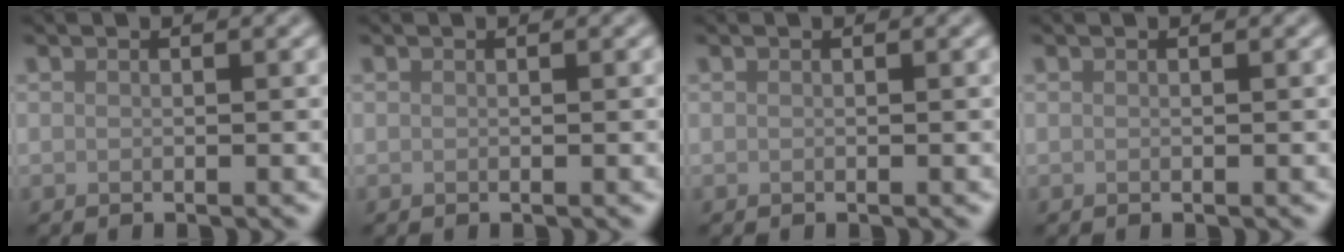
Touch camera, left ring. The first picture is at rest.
{"total": 0.0}
{"total": 0.0}
{"total": 0.0}